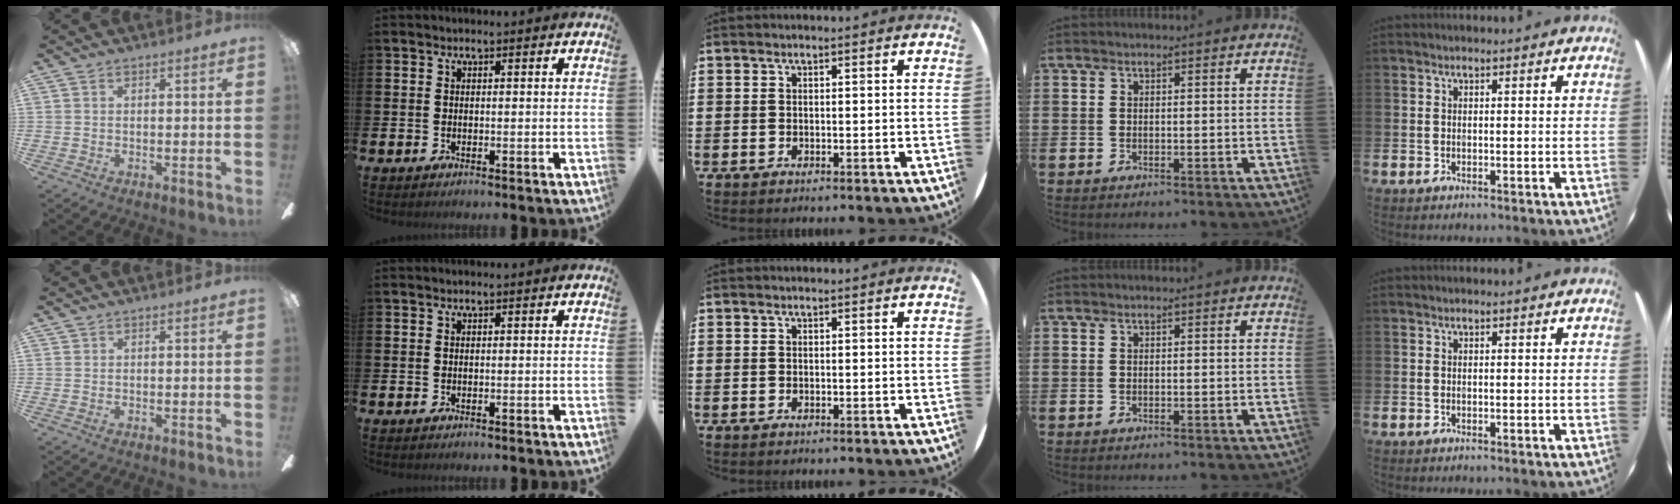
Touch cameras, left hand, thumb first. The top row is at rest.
{}